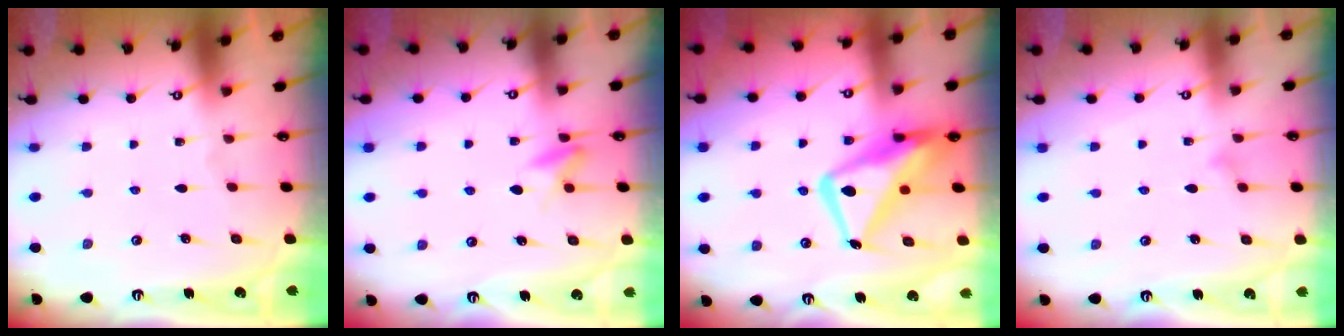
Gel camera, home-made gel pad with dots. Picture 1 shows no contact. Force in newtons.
{"total": 6.0, "press": 5.7, "slide": 1.7}
{"total": 17.2, "press": 17.2, "slide": 1.6}
{"total": 7.1, "press": 7.1, "slide": 0.3}